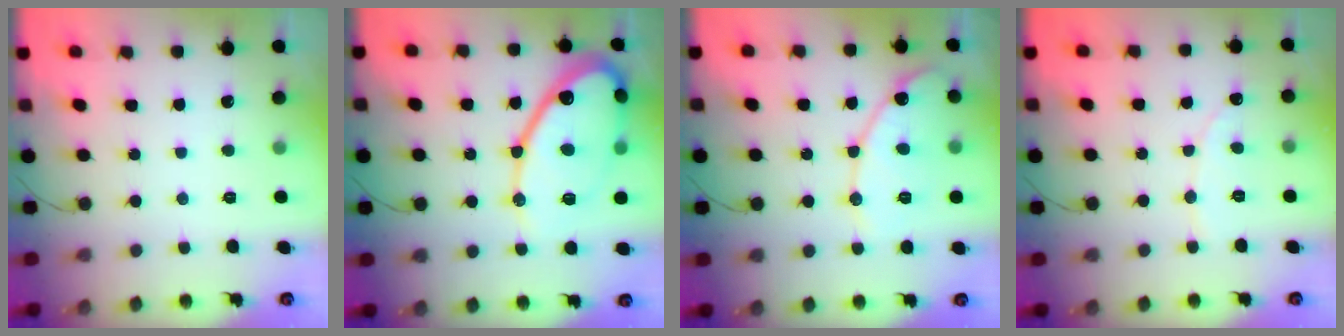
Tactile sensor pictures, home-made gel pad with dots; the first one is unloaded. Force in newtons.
{"total": 20.5, "press": 20.4, "slide": 2.0}
{"total": 12.8, "press": 12.7, "slide": 1.1}
{"total": 1.9, "press": 1.8, "slide": 0.2}